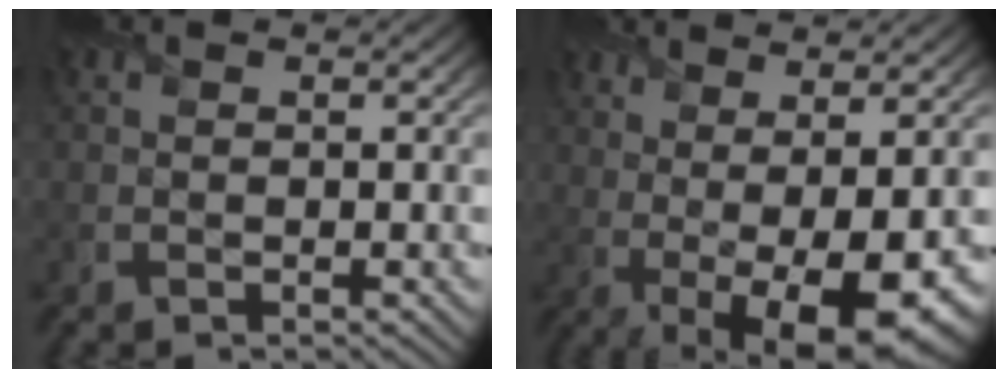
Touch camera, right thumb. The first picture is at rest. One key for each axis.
{"total": 10.6, "fx": -0.4, "fy": 3.4, "fz": 10.0, "tx": -0.116, "ty": 0.019, "tz": 0.020}